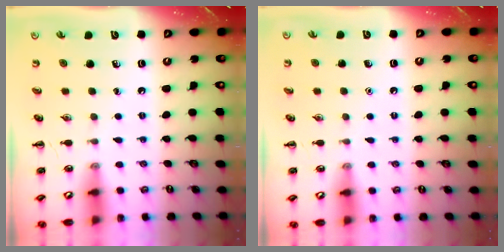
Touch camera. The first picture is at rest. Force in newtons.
{"total": 1.6, "press": 1.6, "slide": 0.1}